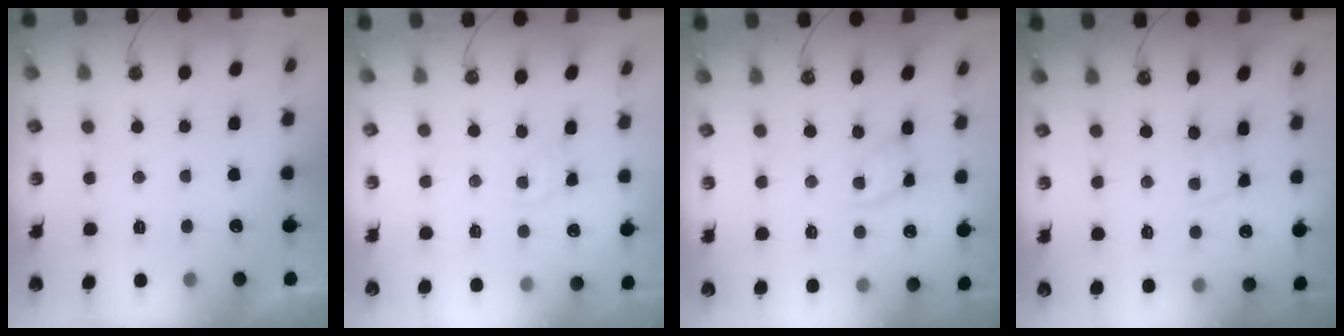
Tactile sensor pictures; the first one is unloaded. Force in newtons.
{"total": 2.2, "press": 2.2, "slide": 0.3}
{"total": 5.3, "press": 5.3, "slide": 0.3}
{"total": 1.2, "press": 1.2, "slide": 0.2}